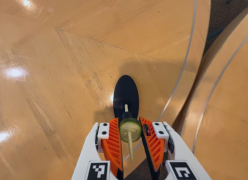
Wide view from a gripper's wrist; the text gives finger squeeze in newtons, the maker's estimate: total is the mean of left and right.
{"total": 8.6, "left": 8.7, "right": 8.5}